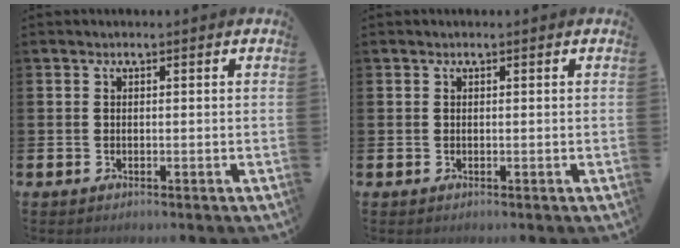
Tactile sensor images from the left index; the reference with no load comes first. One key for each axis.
{"total": 0.0}